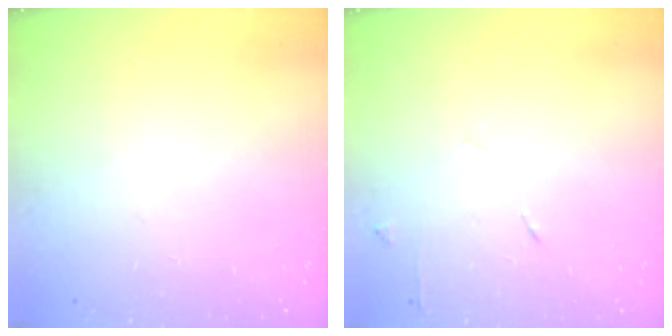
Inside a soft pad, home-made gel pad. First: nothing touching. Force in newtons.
{"total": 6.6, "press": 6.6, "slide": 0.8}